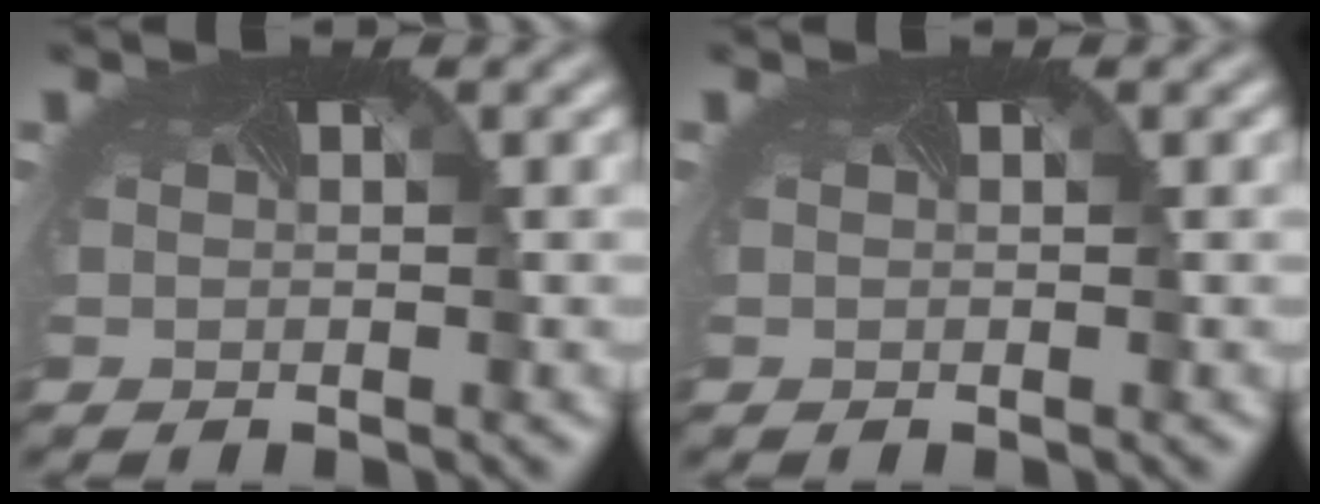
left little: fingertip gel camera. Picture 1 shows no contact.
{"total": 0.0}